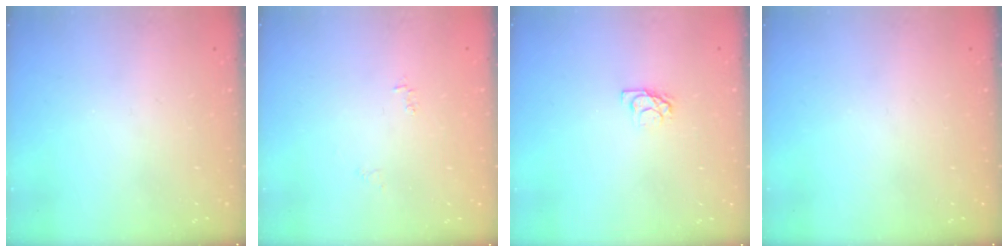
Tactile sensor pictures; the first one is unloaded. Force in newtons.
{"total": 3.1, "press": 3.1, "slide": 0.5}
{"total": 4.9, "press": 4.9, "slide": 0.6}
{"total": 0.0}